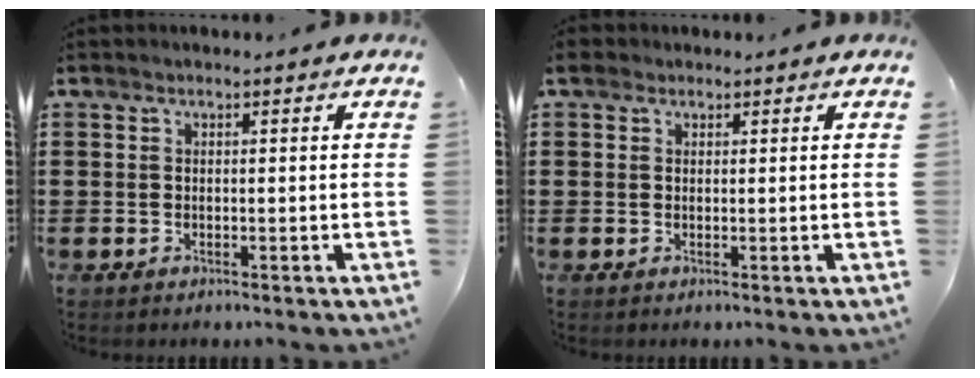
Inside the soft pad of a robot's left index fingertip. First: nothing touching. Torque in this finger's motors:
{"motor_torque": [0.53, -0.50, 0.05, 0.01]}